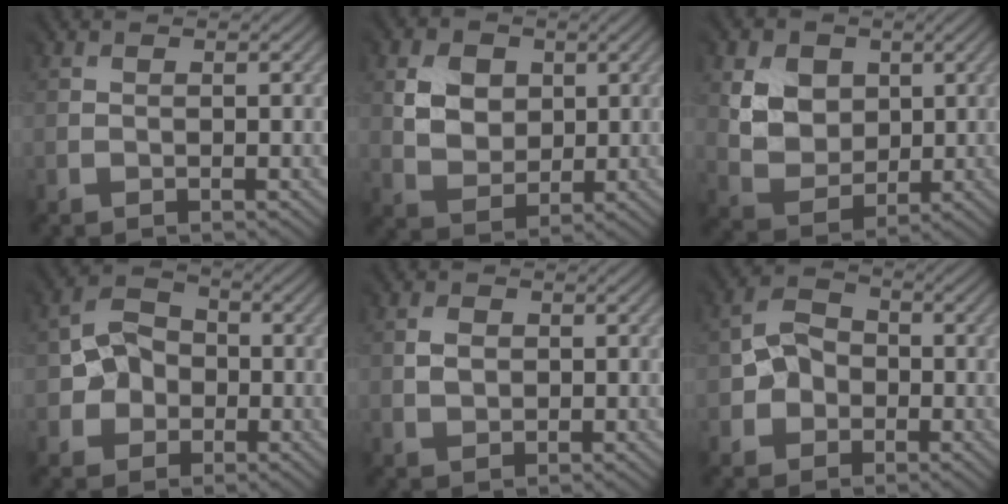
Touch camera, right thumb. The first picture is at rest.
{"total": 4.8, "force": [2.0, 4.1, 1.6], "torque": [-0.047, -0.001, 0.033]}
{"total": 5.8, "force": [2.3, 4.9, 2.1], "torque": [-0.065, -0.005, 0.038]}
{"total": 4.5, "force": [-0.7, 4.2, 1.3], "torque": [-0.018, 0.013, -0.025]}
{"total": 1.4, "force": [0.4, 1.3, 0.1], "torque": [-0.002, -0.001, 0.007]}
{"total": 3.9, "force": [-0.8, 3.6, 1.1], "torque": [-0.015, 0.011, -0.025]}